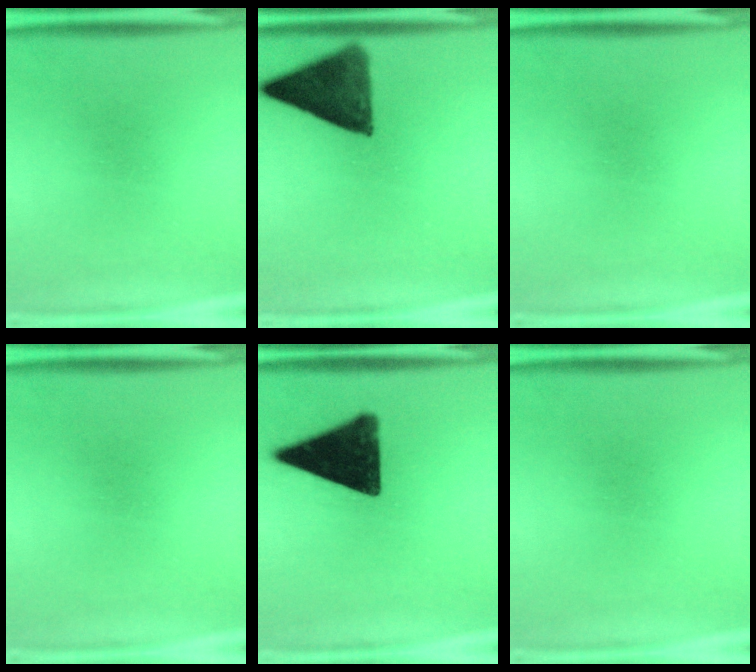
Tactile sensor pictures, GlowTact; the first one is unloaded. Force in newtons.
{"total": 11.6}
{"total": 0.0}
{"total": 0.0}
{"total": 15.7}
{"total": 0.0}